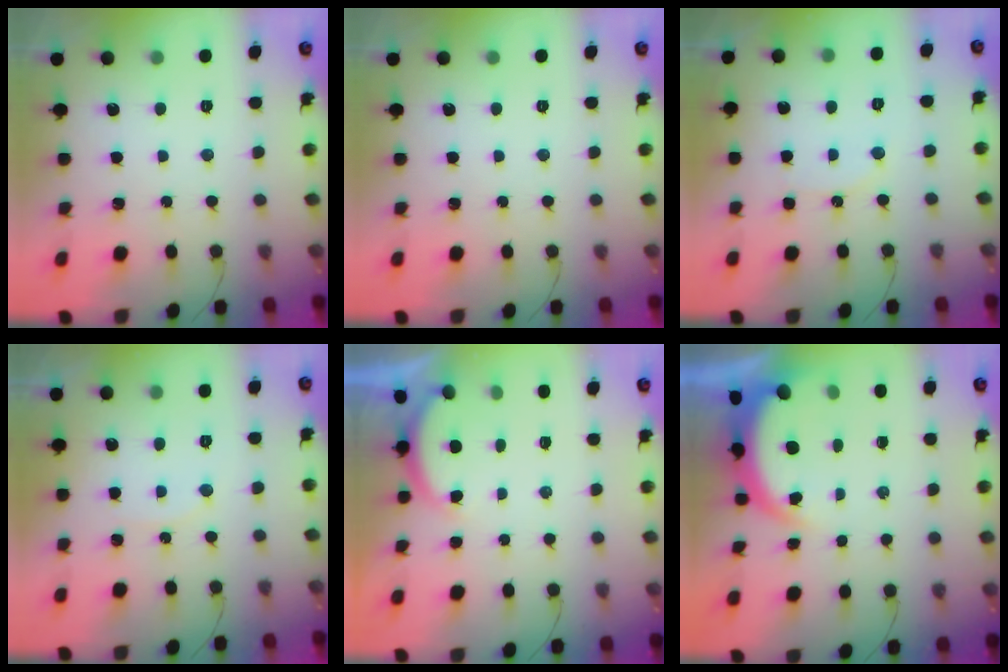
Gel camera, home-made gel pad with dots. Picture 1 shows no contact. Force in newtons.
{"total": 0.0}
{"total": 7.8, "press": 7.7, "slide": 0.7}
{"total": 3.6, "press": 3.5, "slide": 0.6}
{"total": 2.3, "press": 2.2, "slide": 0.6}
{"total": 5.0, "press": 4.9, "slide": 0.8}